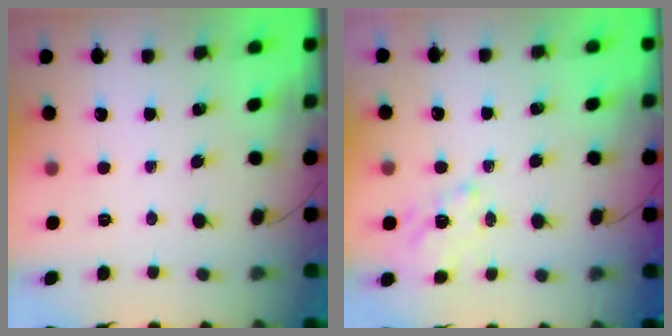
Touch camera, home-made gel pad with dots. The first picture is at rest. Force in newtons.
{"total": 1.2, "press": 0.2, "slide": 1.2}